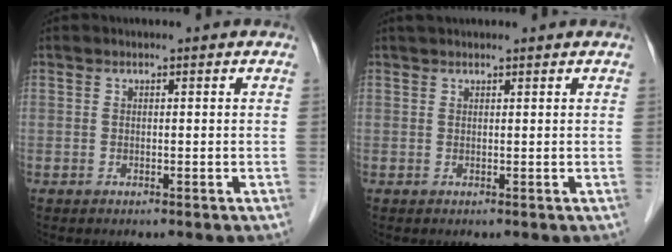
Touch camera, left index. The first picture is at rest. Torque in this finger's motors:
{"motor_torque": [0.11, -0.05, 0.09, 0.03]}